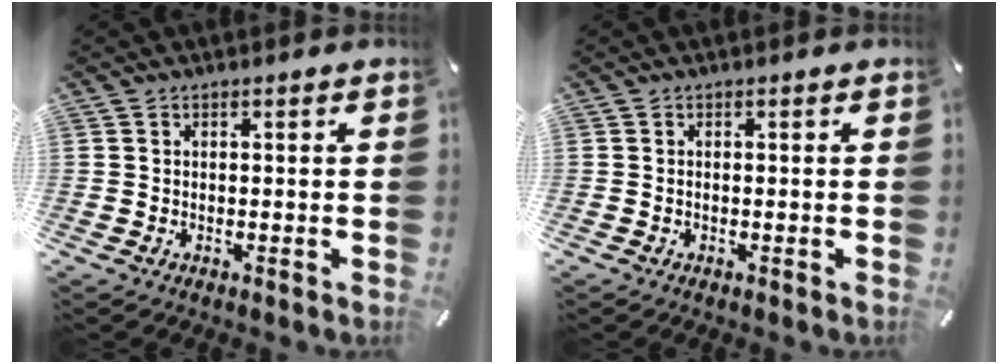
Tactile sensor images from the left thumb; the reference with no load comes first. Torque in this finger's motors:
{"motor_torque": [-0.24, 0.05, -0.30, -0.04, -0.03]}